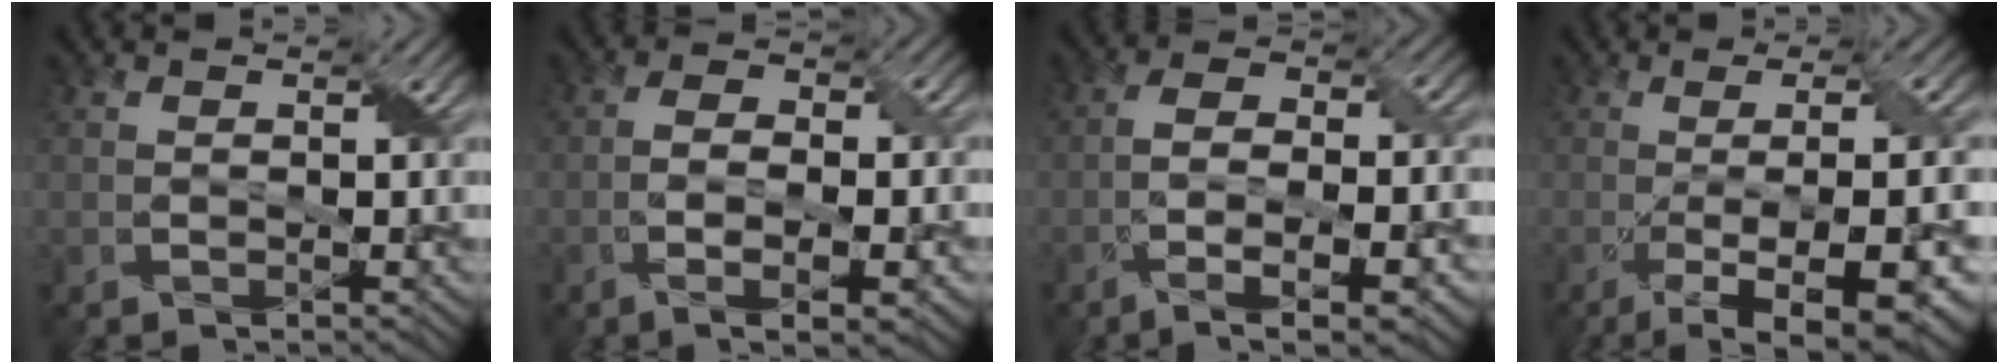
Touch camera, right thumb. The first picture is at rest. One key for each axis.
{"total": 6.5, "fx": -2.2, "fy": 2.2, "fz": 5.7, "tx": -0.109, "ty": -0.003, "tz": -0.028}
{"total": 9.3, "fx": -3.9, "fy": 2.8, "fz": 7.9, "tx": -0.145, "ty": -0.001, "tz": -0.056}
{"total": 12.2, "fx": -3.6, "fy": 3.1, "fz": 11.3, "tx": -0.153, "ty": -0.005, "tz": -0.046}